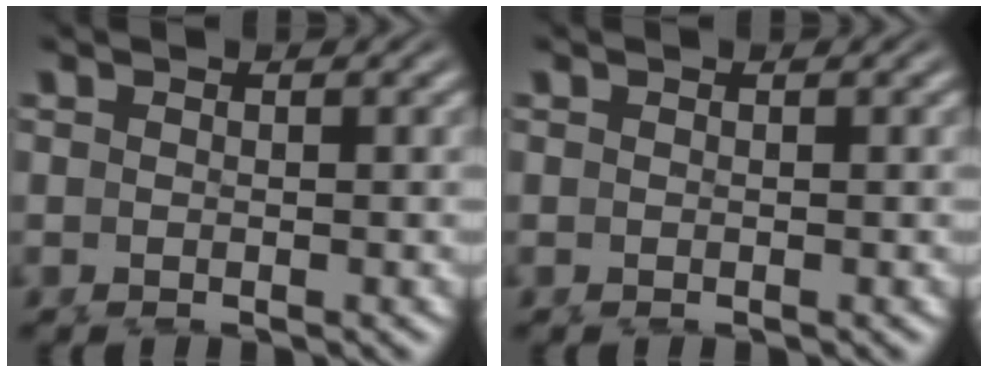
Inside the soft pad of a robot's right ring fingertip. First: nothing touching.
{"total": 0.0}